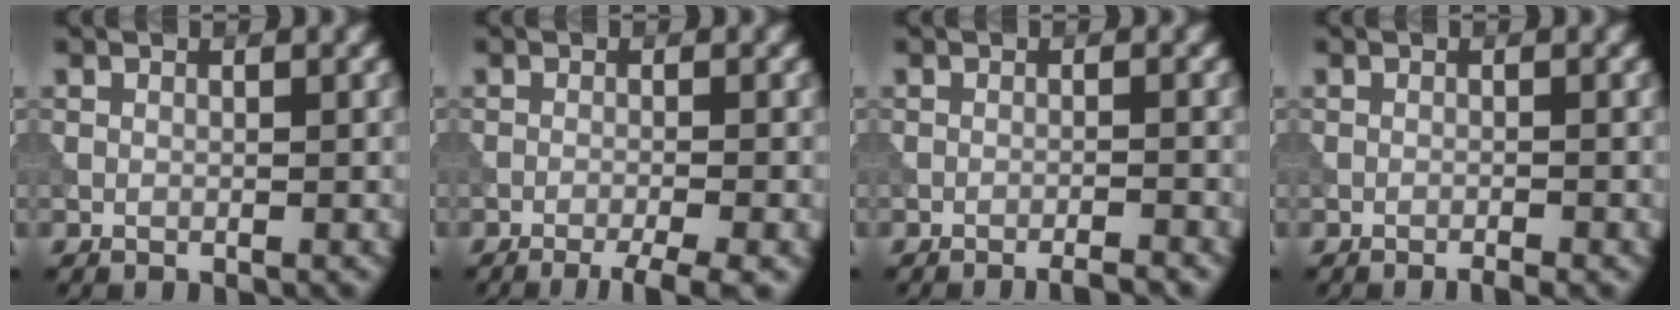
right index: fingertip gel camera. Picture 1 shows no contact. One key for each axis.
{"total": 4.0, "fx": -2.7, "fy": 0.6, "fz": 3.0, "tx": -0.039, "ty": 0.003, "tz": -0.048}
{"total": 2.4, "fx": -2.0, "fy": 0.2, "fz": 1.4, "tx": -0.016, "ty": 0.006, "tz": -0.037}
{"total": 1.1, "fx": -0.8, "fy": 0.1, "fz": 0.7, "tx": -0.006, "ty": 0.000, "tz": -0.016}